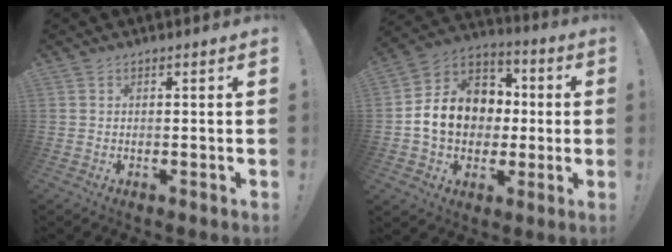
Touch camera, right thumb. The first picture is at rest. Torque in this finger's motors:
{"motor_torque": [1.22, 1.22, 0.04, 0.01, 0.08]}